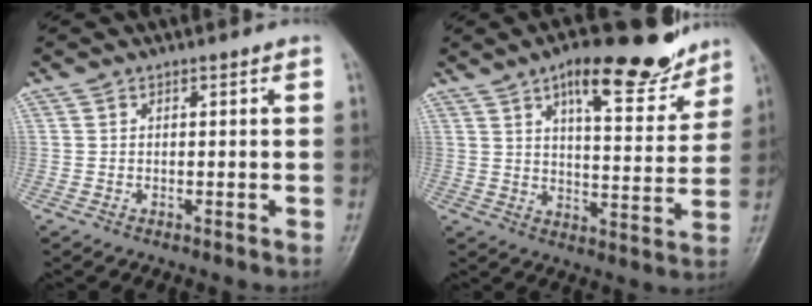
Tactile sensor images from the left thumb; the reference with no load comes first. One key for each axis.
{"total": 15.5, "fx": 10.4, "fy": 5.3, "fz": 10.2, "tx": -0.107, "ty": -0.046, "tz": 0.155}